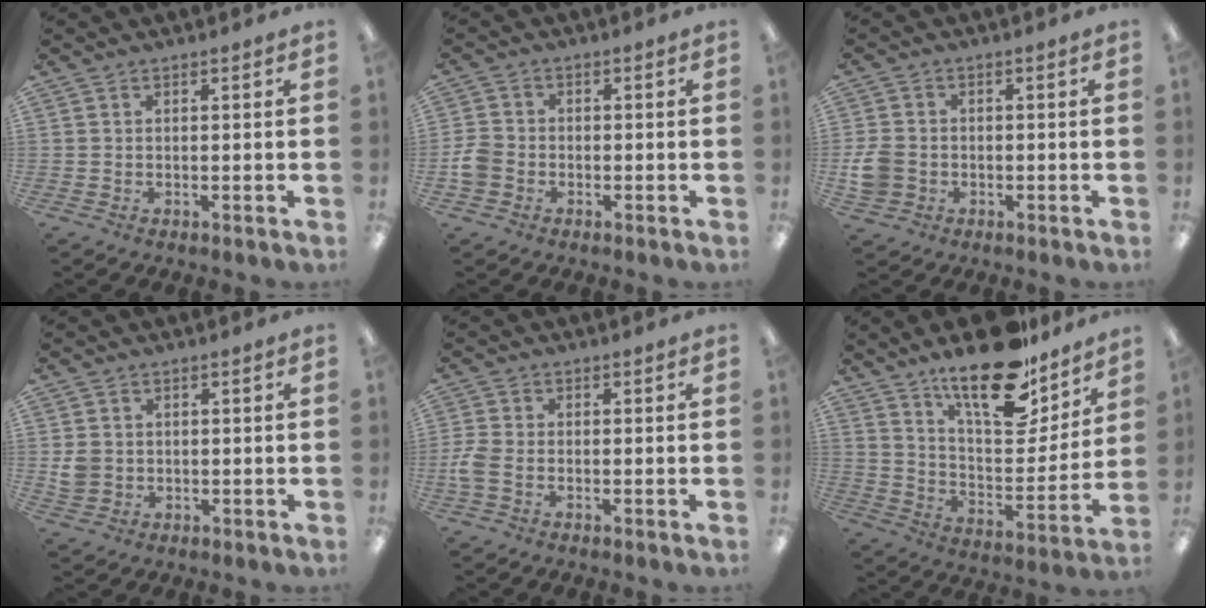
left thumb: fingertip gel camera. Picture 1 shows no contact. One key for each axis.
{"total": 4.5, "fx": -1.6, "fy": 3.6, "fz": 2.0, "tx": -0.036, "ty": 0.012, "tz": -0.028}
{"total": 5.7, "fx": -1.2, "fy": 4.9, "fz": 2.7, "tx": -0.065, "ty": 0.010, "tz": -0.021}
{"total": 3.7, "fx": 0.3, "fy": 3.4, "fz": 1.3, "tx": -0.018, "ty": 0.005, "tz": 0.007}
{"total": 3.8, "fx": -1.0, "fy": 2.4, "fz": 2.8, "tx": -0.066, "ty": 0.000, "tz": -0.021}
{"total": 21.2, "fx": 16.1, "fy": 7.6, "fz": 11.5, "tx": -0.179, "ty": -0.109, "tz": 0.274}